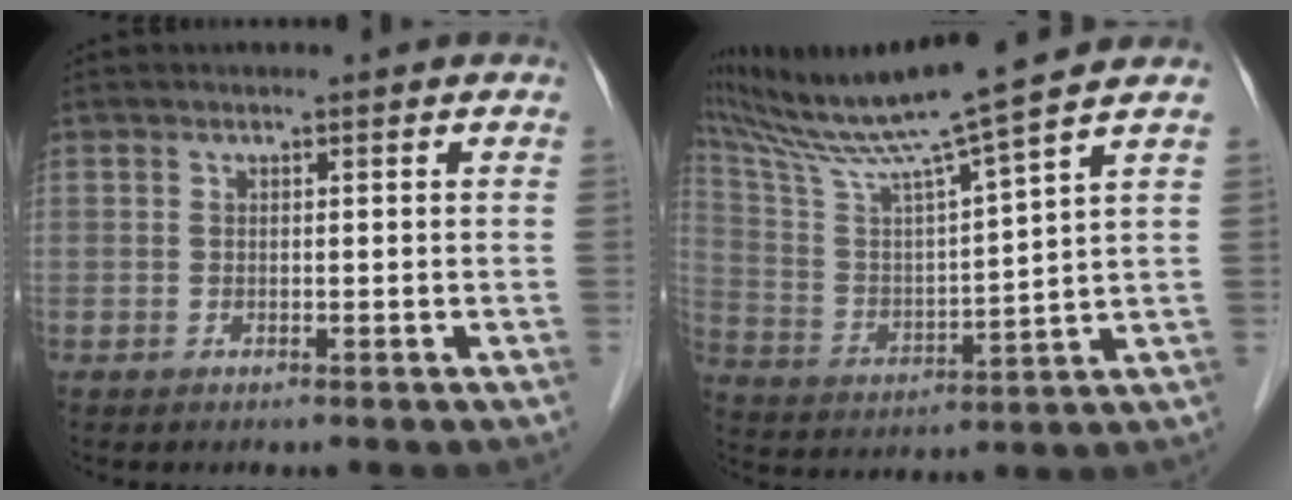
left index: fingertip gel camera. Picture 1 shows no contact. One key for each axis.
{"total": 16.0, "fx": 13.4, "fy": -2.6, "fz": 8.4, "tx": -0.159, "ty": -0.007, "tz": 0.232}